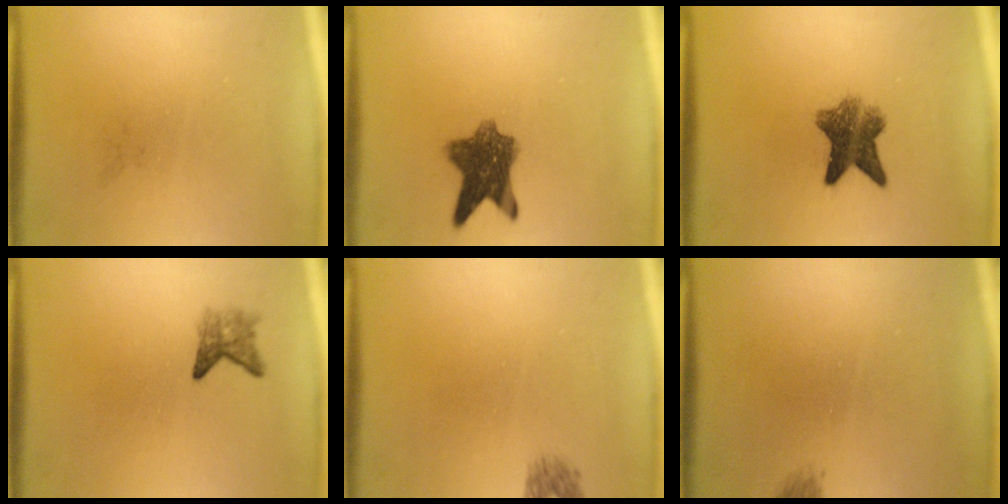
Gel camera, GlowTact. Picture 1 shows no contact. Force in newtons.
{"total": 7.9}
{"total": 6.9}
{"total": 2.3}
{"total": 1.3}
{"total": 0.9}